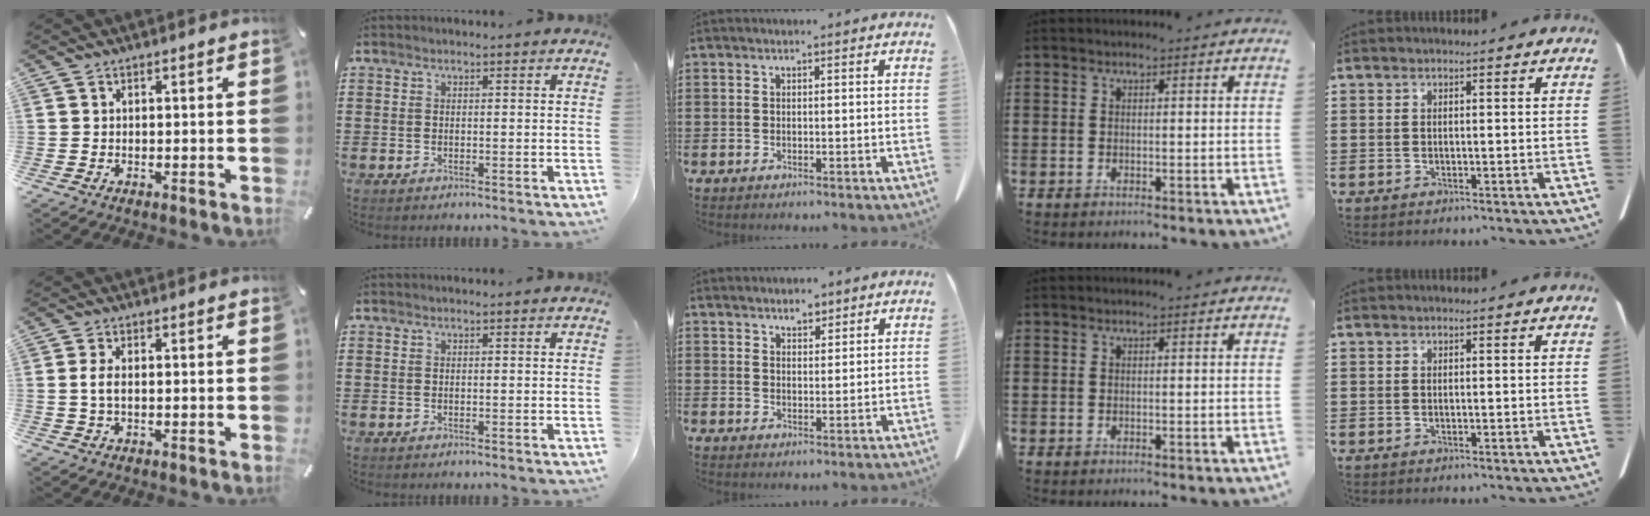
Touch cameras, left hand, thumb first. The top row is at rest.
{"thumb": {"total": 3.0, "force": [-0.1, 1.4, 2.6], "torque": [-0.062, 0.000, -0.007]}, "middle": {"total": 2.8, "force": [2.6, 0.8, 0.6], "torque": [-0.017, 0.001, 0.051]}}